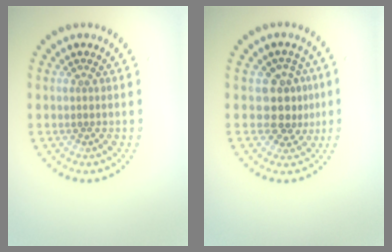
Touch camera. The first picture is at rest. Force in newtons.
{"total": 3.4, "press": 3.0, "slide": 1.6}